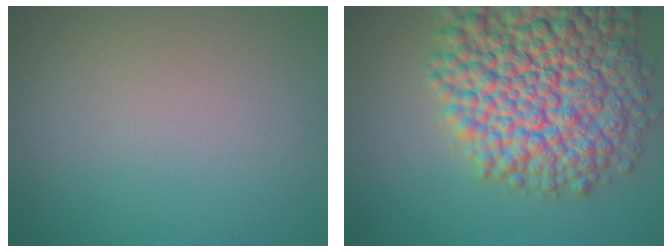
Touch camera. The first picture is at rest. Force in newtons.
{"total": 14.7, "press": 14.7, "slide": 0.6}